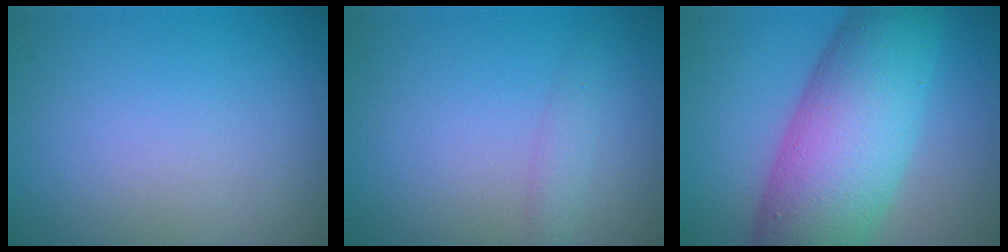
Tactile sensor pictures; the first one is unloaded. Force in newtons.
{"total": 1.3, "press": 1.3, "slide": 0.0}
{"total": 12.8, "press": 12.8, "slide": 0.3}